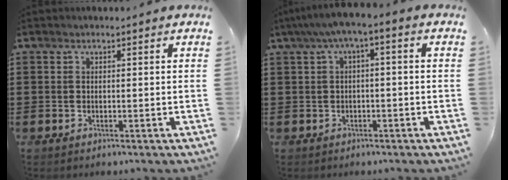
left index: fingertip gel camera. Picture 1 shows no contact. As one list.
[{"total": 3.4, "force": [-1.6, 0.6, 2.9], "torque": [-0.051, 0.004, -0.035]}]